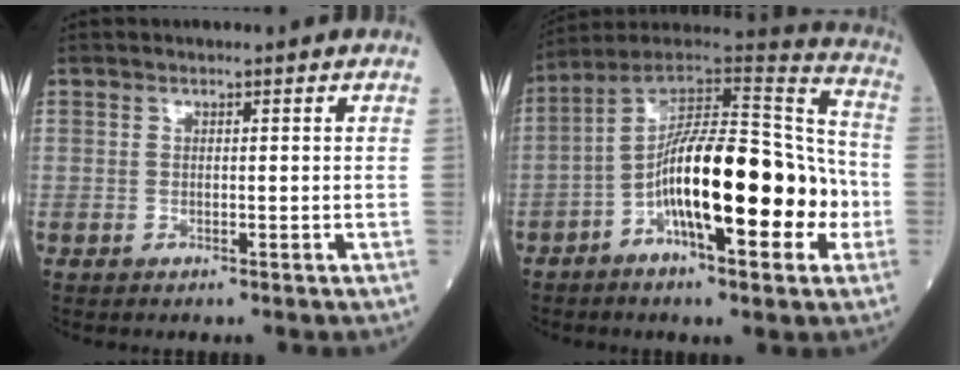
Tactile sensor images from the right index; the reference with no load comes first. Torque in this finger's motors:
{"motor_torque": [1.21, -0.51, 1.05, 0.21]}